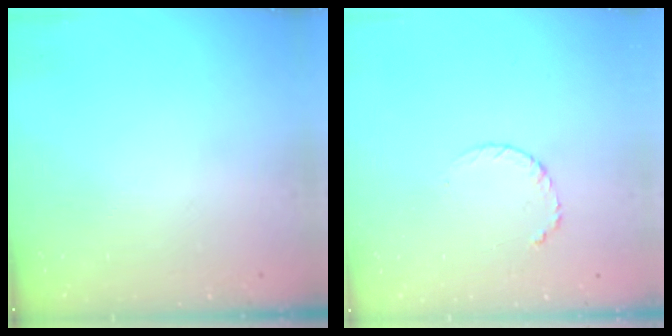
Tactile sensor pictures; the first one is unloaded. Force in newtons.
{"total": 3.7, "press": 3.7, "slide": 0.5}